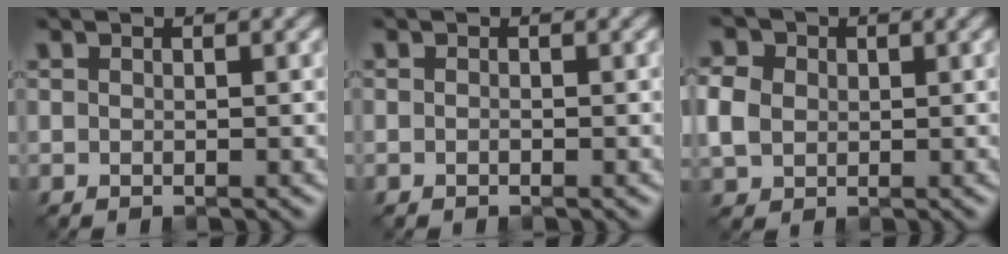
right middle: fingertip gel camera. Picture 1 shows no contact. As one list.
[{"total": 0.9, "force": [-0.7, -0.3, -0.4], "torque": [0.004, -0.004, -0.009]}, {"total": 3.2, "force": [0.0, 2.9, 1.4], "torque": [-0.050, 0.005, 0.002]}]